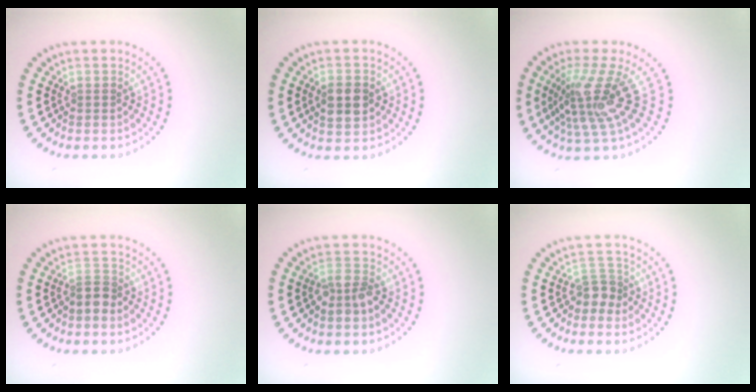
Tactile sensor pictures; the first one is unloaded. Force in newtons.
{"total": 2.9, "press": 2.9, "slide": 0.0}
{"total": 4.7, "press": 3.1, "slide": 3.6}
{"total": 1.8, "press": 1.3, "slide": 1.2}
{"total": 2.4, "press": 2.3, "slide": 0.7}
{"total": 2.0, "press": 1.6, "slide": 1.2}